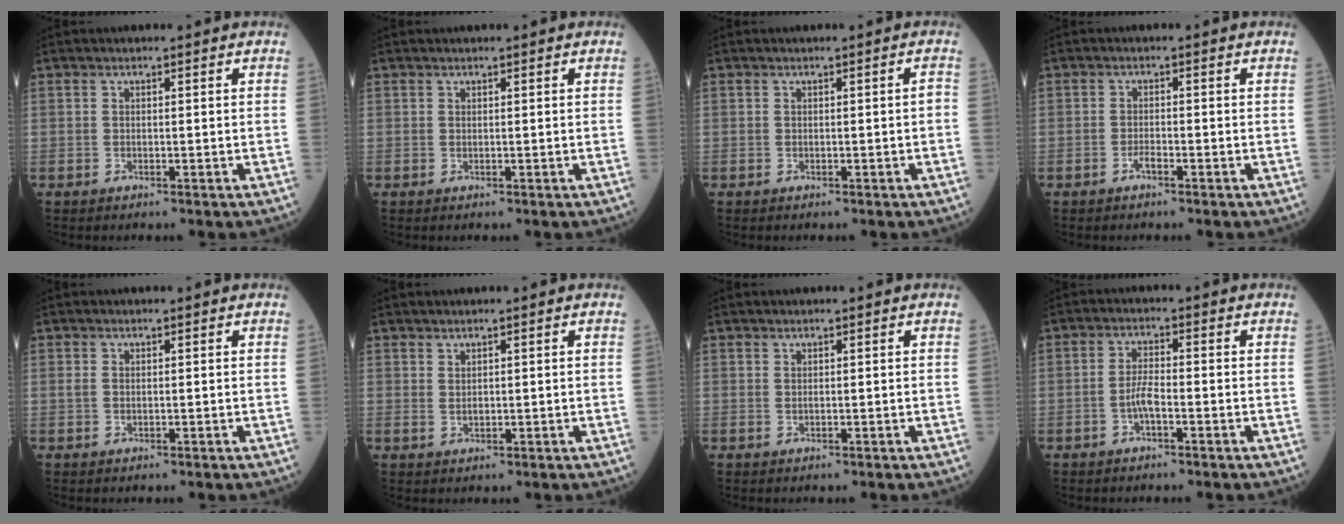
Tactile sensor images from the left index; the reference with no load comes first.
{"total": 0.0}
{"total": 0.7, "force": [-0.3, 0.0, 0.6], "torque": [-0.005, 0.001, -0.002]}
{"total": 1.2, "force": [-1.0, 0.2, 0.7], "torque": [-0.015, 0.001, -0.017]}
{"total": 0.6, "force": [0.0, 0.3, 0.5], "torque": [-0.015, 0.000, 0.002]}
{"total": 0.9, "force": [0.4, 0.5, 0.7], "torque": [-0.015, 0.001, 0.013]}
{"total": 0.0}
{"total": 3.0, "force": [-1.3, 0.6, 2.6], "torque": [-0.054, 0.003, -0.028]}